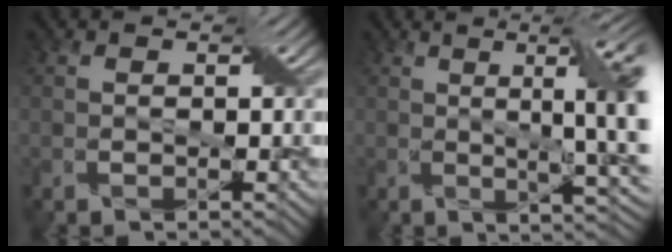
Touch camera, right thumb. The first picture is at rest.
{"total": 12.9, "force": [1.5, 3.5, 12.3], "torque": [-0.137, 0.019, 0.016]}